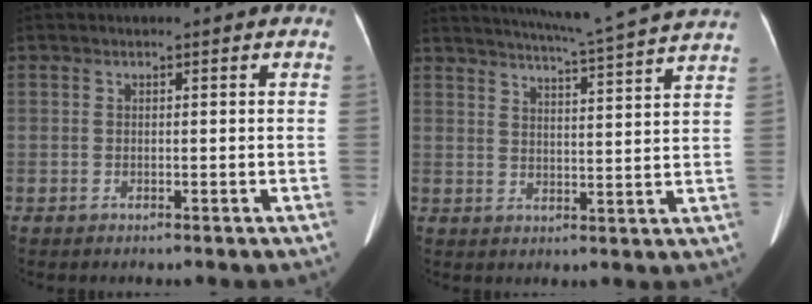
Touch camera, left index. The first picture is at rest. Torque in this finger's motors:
{"motor_torque": [0.50, -1.11, -0.02, 0.04]}